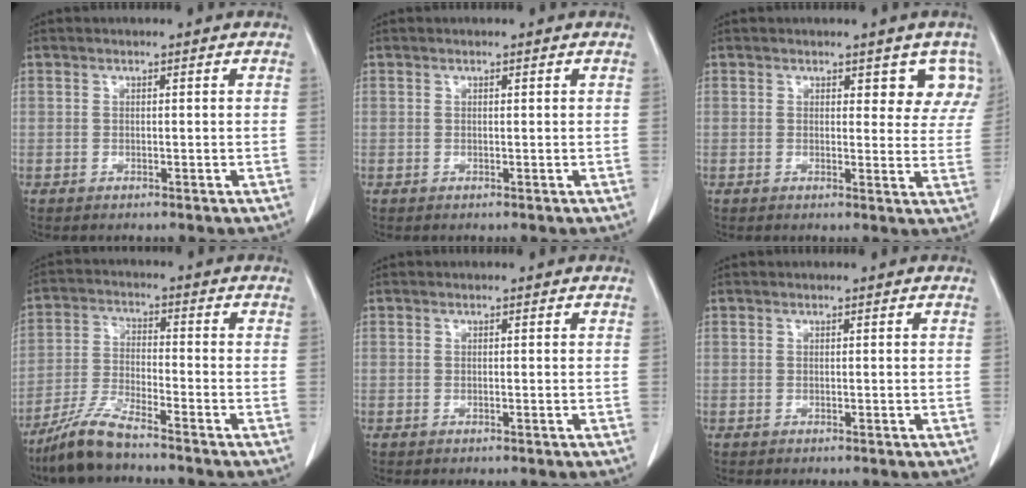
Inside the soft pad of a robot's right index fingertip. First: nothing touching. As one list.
[{"total": 0.0}, {"total": 5.3, "force": [3.4, 2.8, 3.0], "torque": [-0.007, -0.006, 0.026]}, {"total": 7.6, "force": [-6.4, 0.5, 4.2], "torque": [-0.094, -0.024, -0.130]}, {"total": 0.0}, {"total": 0.0}]